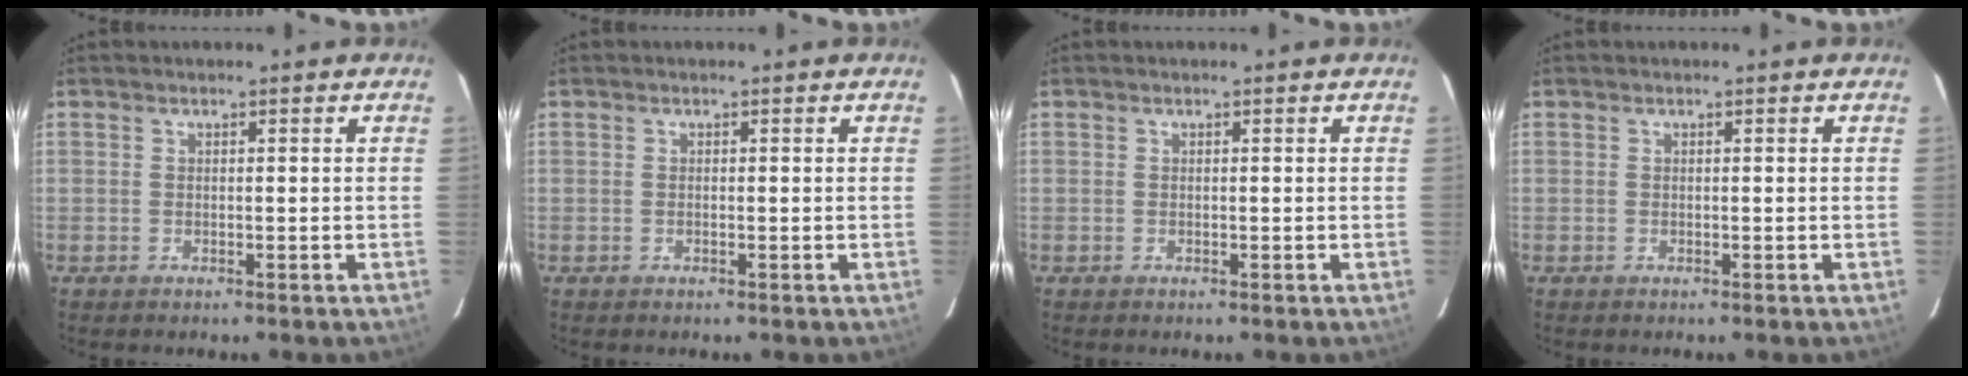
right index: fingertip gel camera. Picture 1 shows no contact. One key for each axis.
{"total": 0.0}
{"total": 0.0}
{"total": 0.0}